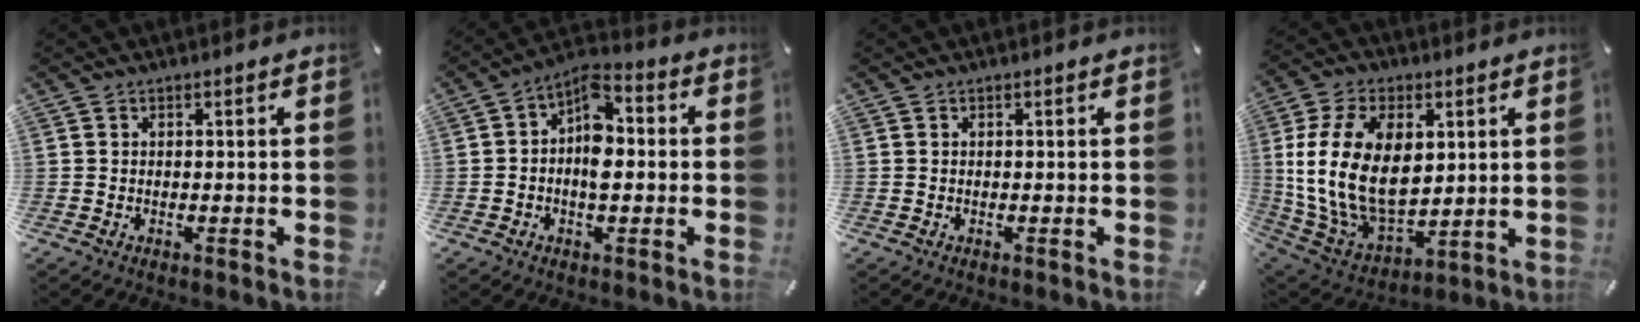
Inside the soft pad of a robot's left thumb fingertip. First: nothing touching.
{"total": 7.6, "force": [-0.5, 4.8, 5.8], "torque": [-0.094, 0.000, -0.011]}
{"total": 0.0}
{"total": 20.1, "force": [3.0, 13.5, 14.6], "torque": [-0.308, -0.007, 0.053]}